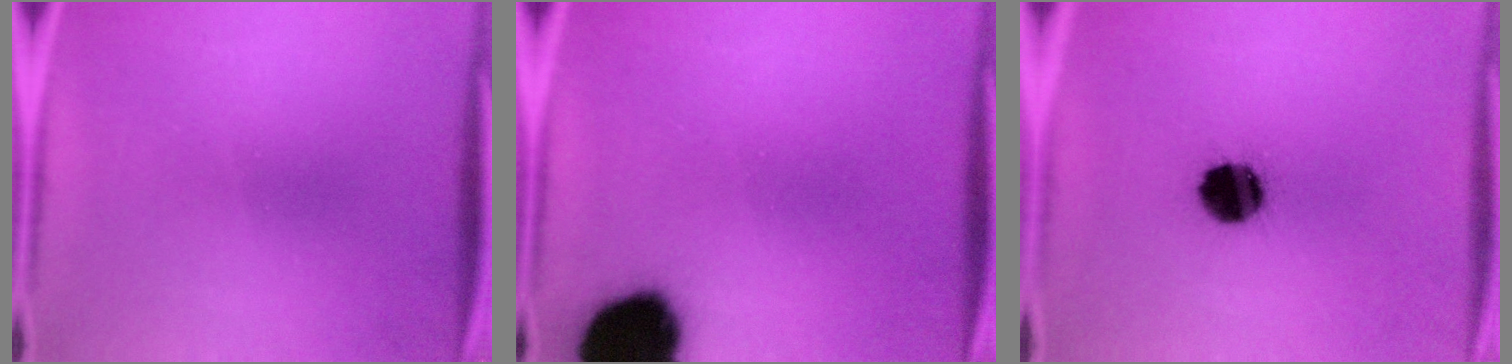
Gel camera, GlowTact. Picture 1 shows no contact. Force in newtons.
{"total": 18.1}
{"total": 11.2}